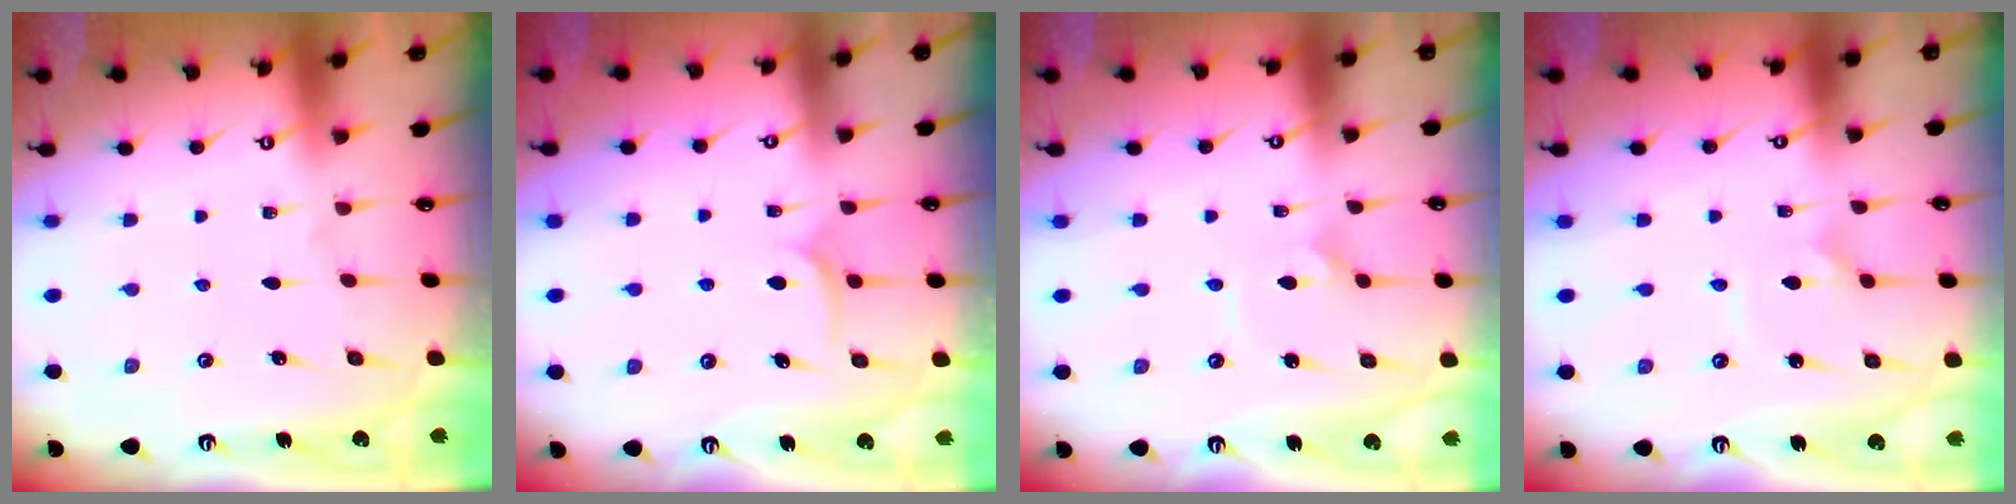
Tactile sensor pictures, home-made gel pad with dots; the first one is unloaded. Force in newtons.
{"total": 6.3, "press": 6.3, "slide": 0.4}
{"total": 2.6, "press": 2.6, "slide": 0.2}
{"total": 2.7, "press": 2.7, "slide": 0.4}